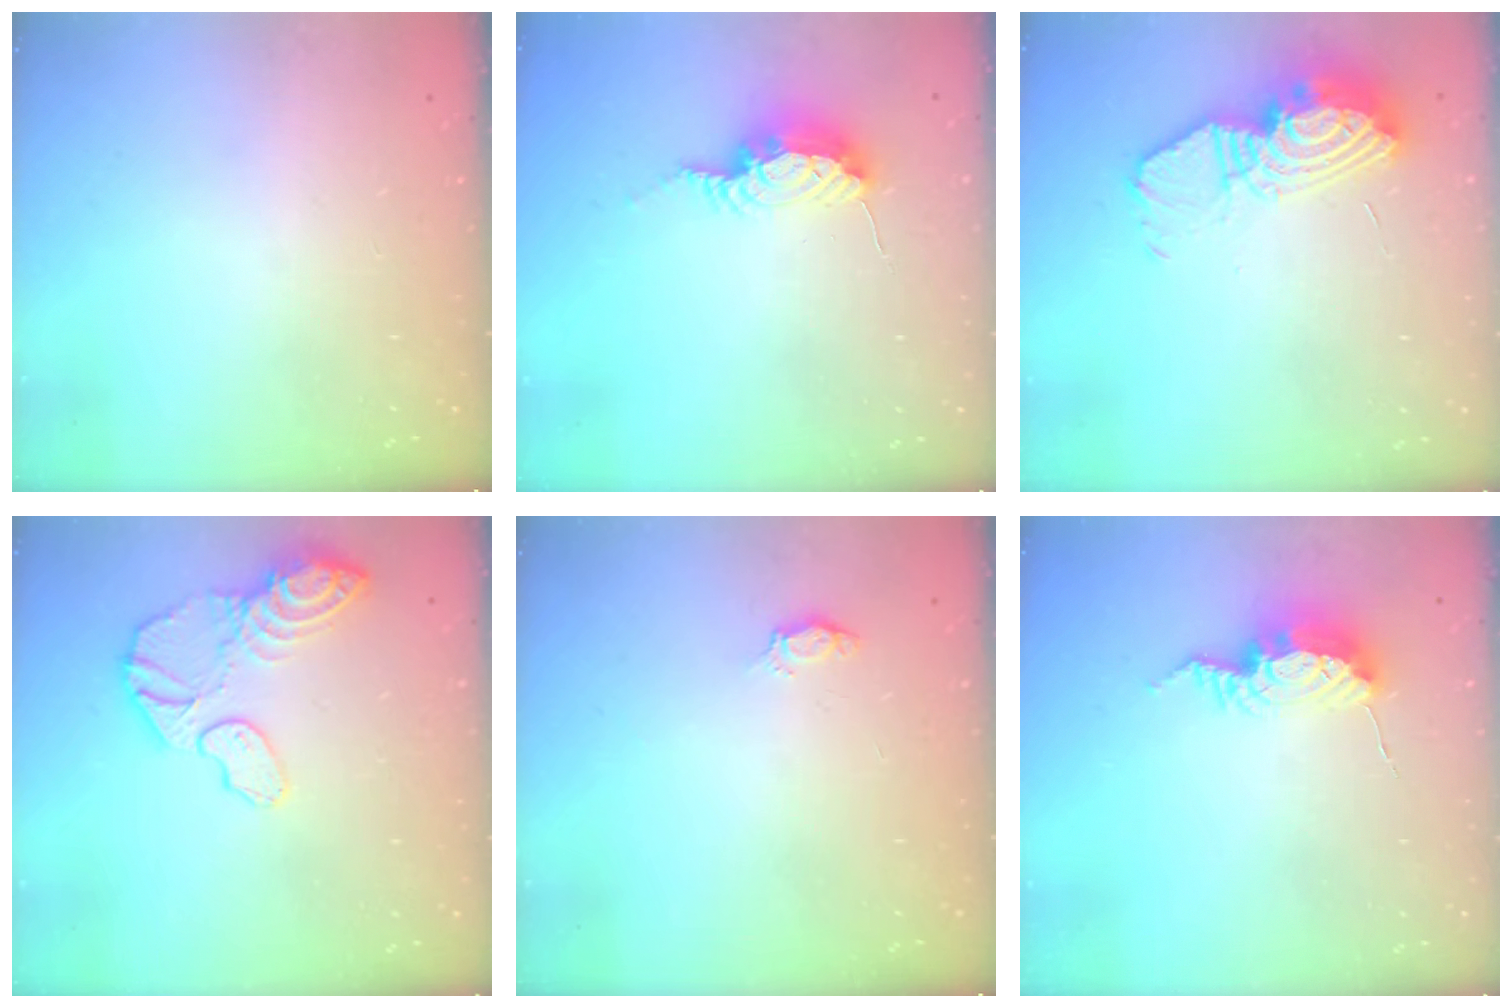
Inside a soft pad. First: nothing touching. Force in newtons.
{"total": 8.4, "press": 8.4, "slide": 0.9}
{"total": 13.9, "press": 13.9, "slide": 1.0}
{"total": 14.9, "press": 14.8, "slide": 1.5}
{"total": 2.8, "press": 2.7, "slide": 0.4}
{"total": 9.8, "press": 9.8, "slide": 0.4}